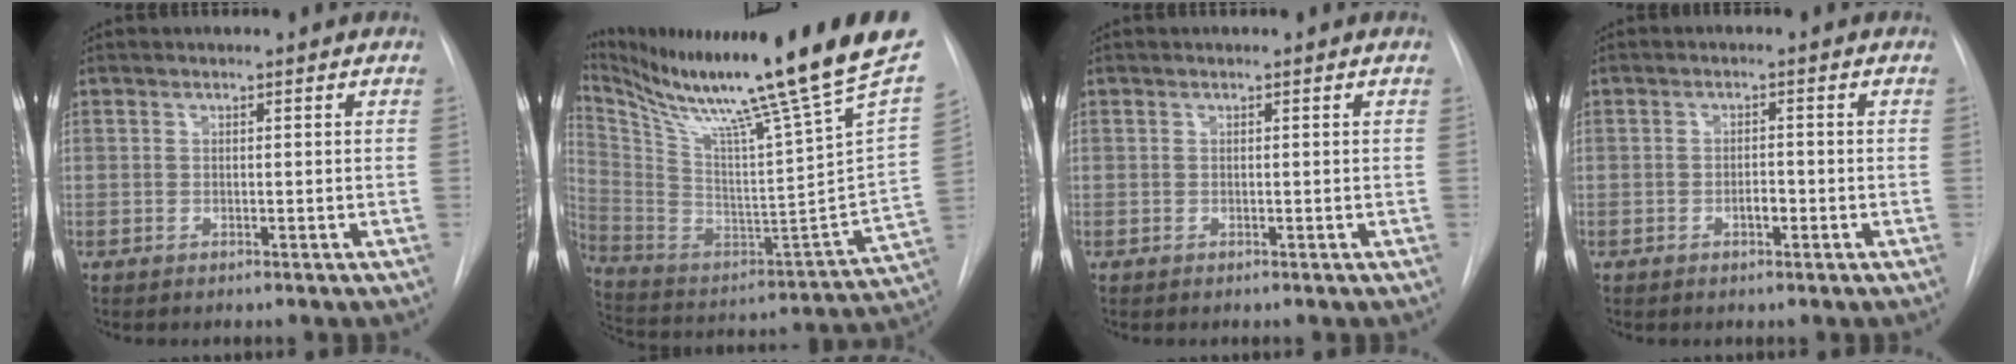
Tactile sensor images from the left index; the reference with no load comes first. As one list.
[{"total": 31.7, "force": [24.2, -1.2, 20.4], "torque": [-0.368, -0.081, 0.371]}, {"total": 0.0}, {"total": 1.8, "force": [-0.7, 0.7, 1.4], "torque": [-0.023, 0.002, -0.012]}]